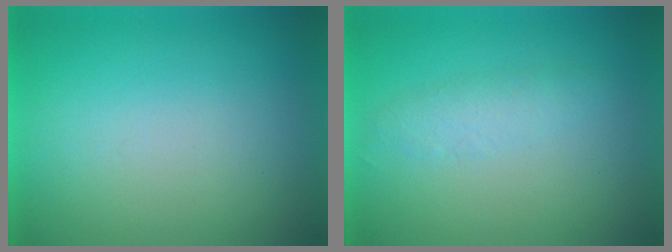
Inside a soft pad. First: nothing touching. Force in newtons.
{"total": 2.5}